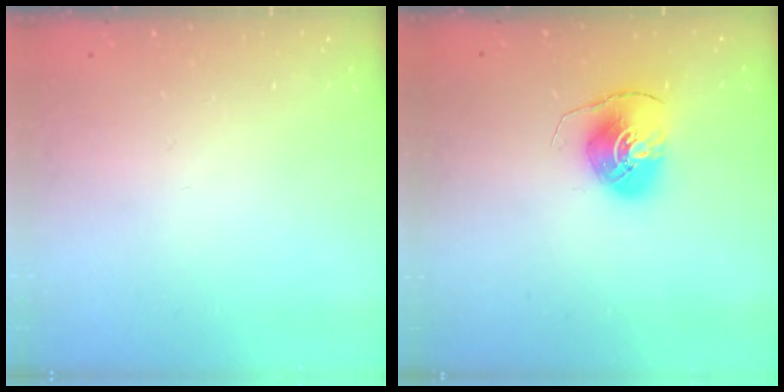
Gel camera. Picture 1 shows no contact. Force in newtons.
{"total": 7.6, "press": 7.6, "slide": 0.3}